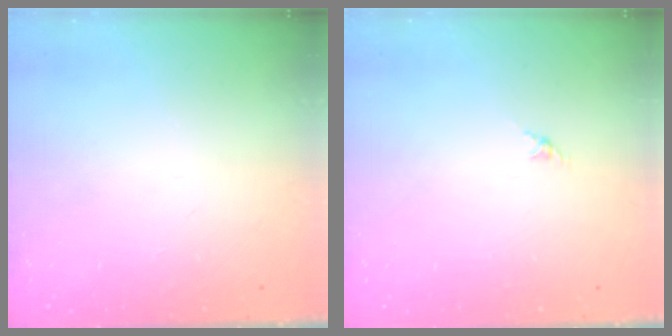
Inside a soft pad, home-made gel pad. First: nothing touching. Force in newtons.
{"total": 0.0}